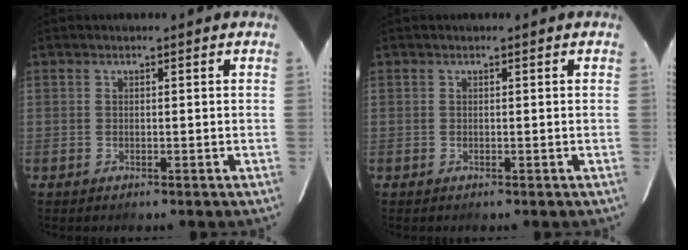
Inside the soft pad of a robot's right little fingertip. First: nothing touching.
{"total": 0.0}